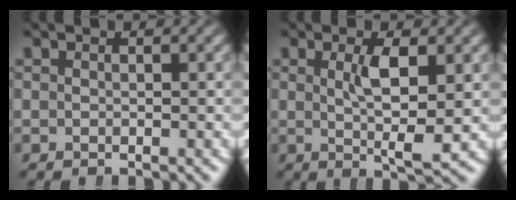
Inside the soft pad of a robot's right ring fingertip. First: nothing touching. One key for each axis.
{"total": 4.4, "fx": 0.3, "fy": 0.5, "fz": 4.3, "tx": -0.072, "ty": -0.015, "tz": 0.012}